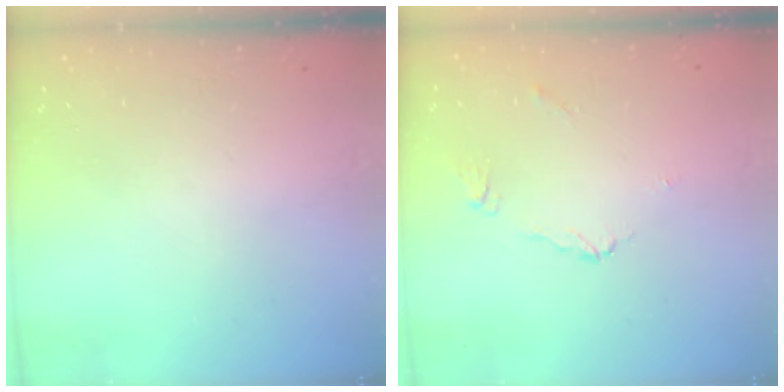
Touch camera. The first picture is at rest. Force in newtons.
{"total": 4.2, "press": 4.2, "slide": 0.7}